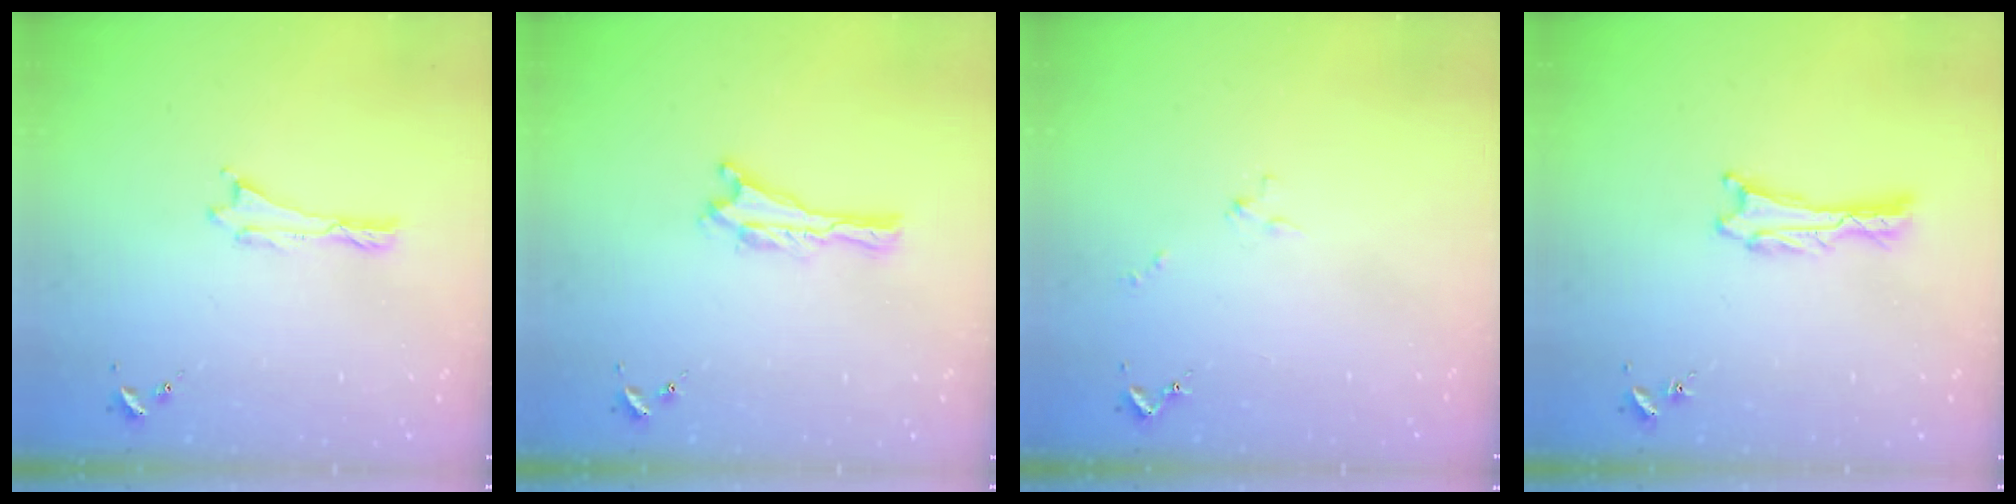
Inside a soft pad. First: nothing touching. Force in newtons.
{"total": 0.0}
{"total": 1.3, "press": 1.2, "slide": 0.1}
{"total": 0.9, "press": 0.8, "slide": 0.1}